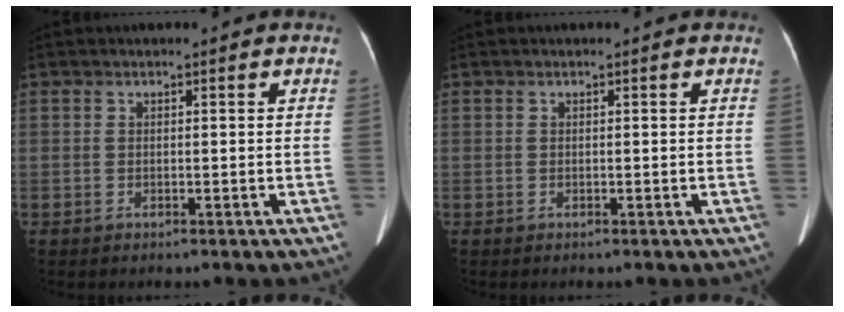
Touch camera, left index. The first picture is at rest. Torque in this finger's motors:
{"motor_torque": [0.01, 0.01, 0.00, 0.00]}